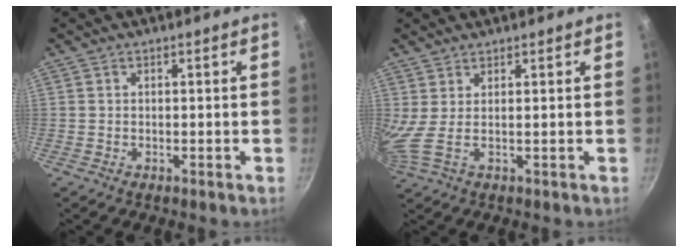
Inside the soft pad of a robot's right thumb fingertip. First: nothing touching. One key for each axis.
{"total": 3.0, "fx": 1.3, "fy": -0.4, "fz": 2.7, "tx": -0.069, "ty": -0.014, "tz": 0.023}